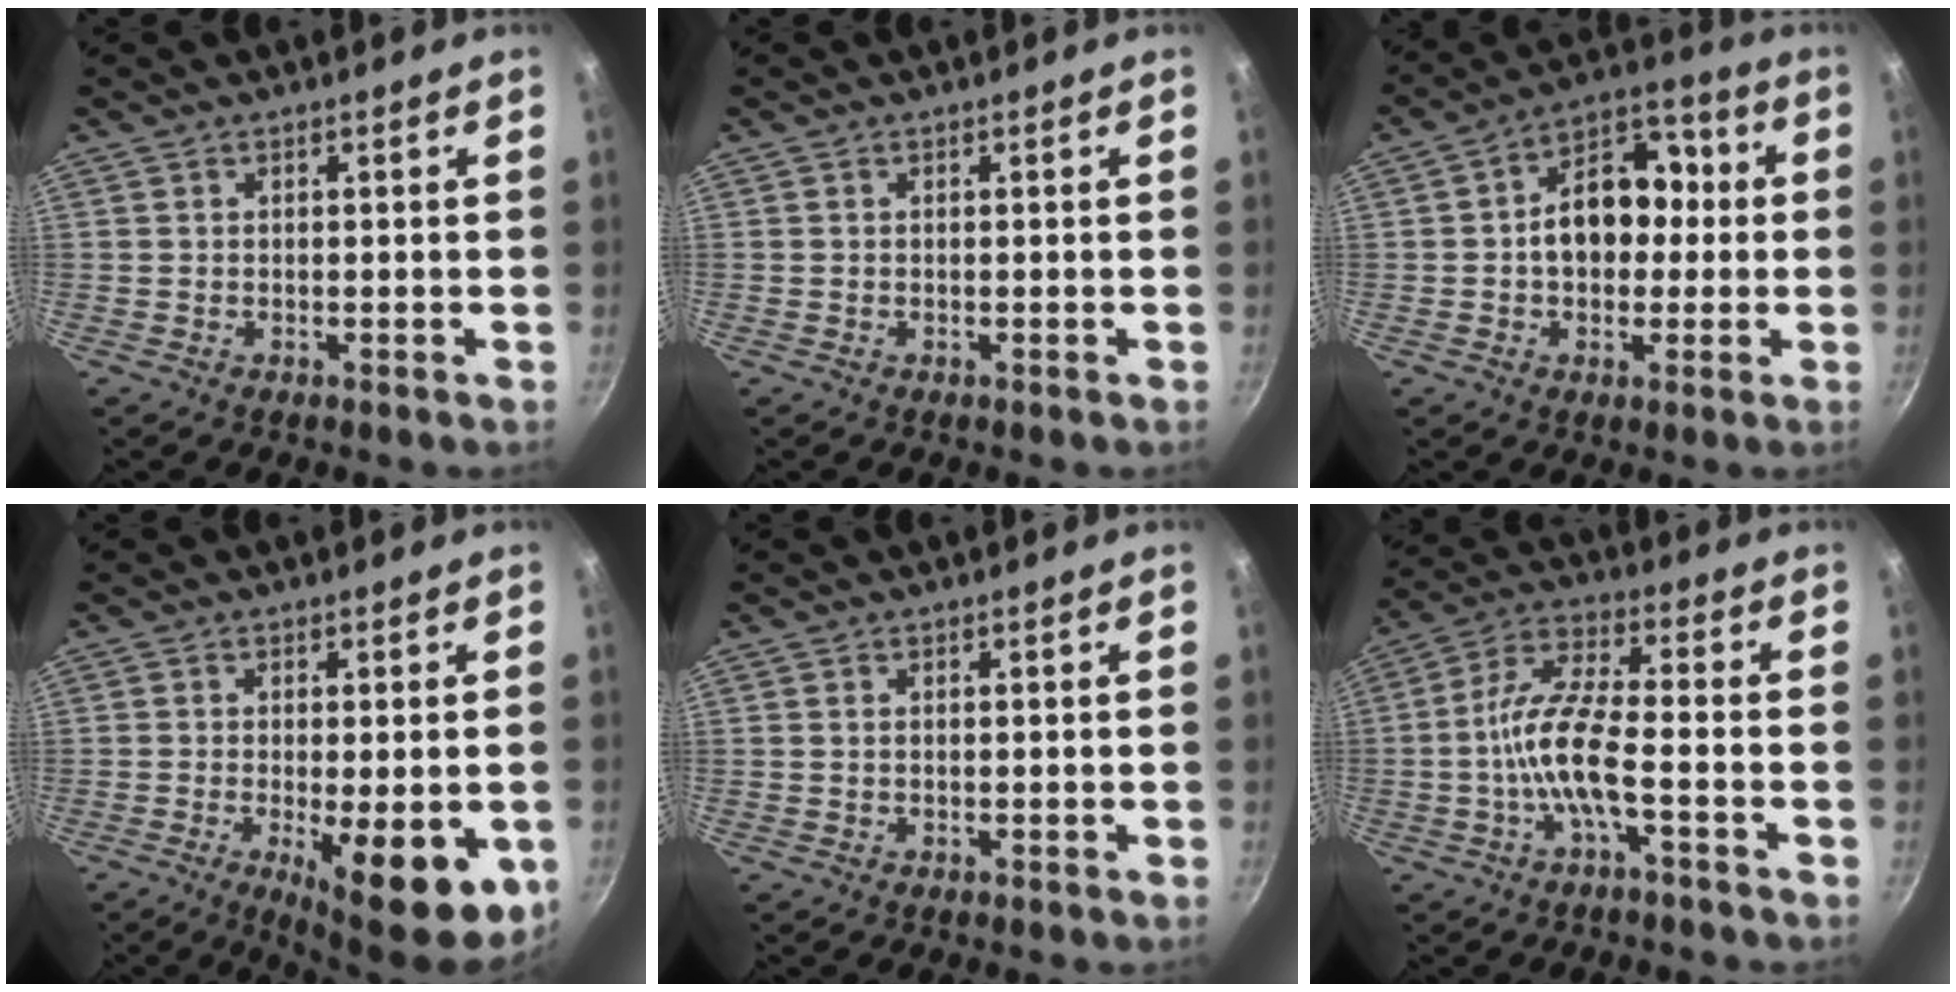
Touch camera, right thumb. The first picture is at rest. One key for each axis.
{"total": 0.0}
{"total": 13.3, "fx": 0.4, "fy": 9.1, "fz": 9.8, "tx": -0.114, "ty": 0.035, "tz": -0.003}
{"total": 14.8, "fx": -4.8, "fy": 5.1, "fz": 13.0, "tx": -0.143, "ty": -0.015, "tz": -0.051}
{"total": 0.0}
{"total": 10.6, "fx": -2.9, "fy": 2.9, "fz": 9.8, "tx": -0.214, "ty": 0.040, "tz": -0.058}